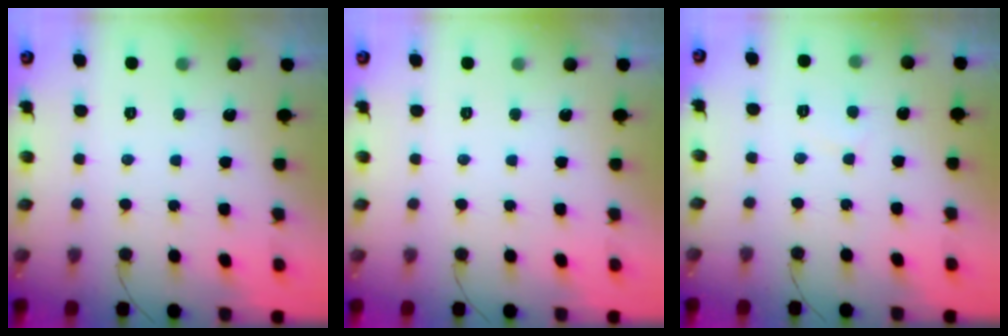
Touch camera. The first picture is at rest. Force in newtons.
{"total": 0.0}
{"total": 2.5, "press": 2.5, "slide": 0.3}